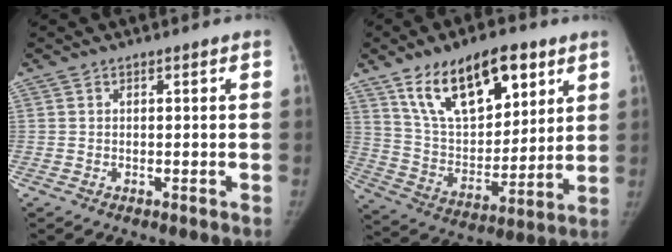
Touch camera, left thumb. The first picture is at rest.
{"total": 20.5, "force": [11.3, 10.3, 13.7], "torque": [-0.178, -0.042, 0.205]}